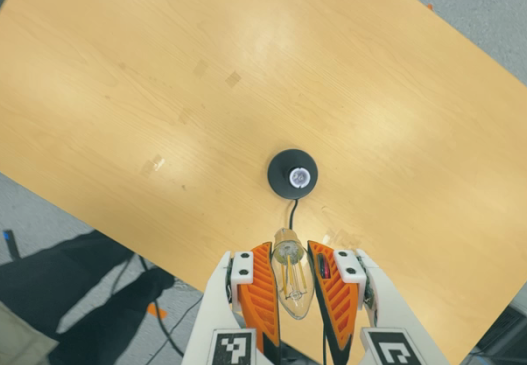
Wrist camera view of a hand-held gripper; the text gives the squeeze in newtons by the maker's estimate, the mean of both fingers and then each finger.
{"total": 20.5, "left": 22.2, "right": 18.7}